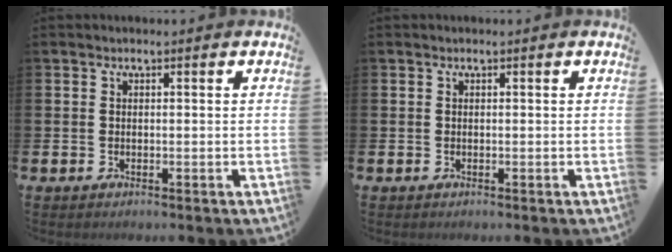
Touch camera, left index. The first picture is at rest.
{"total": 0.0}